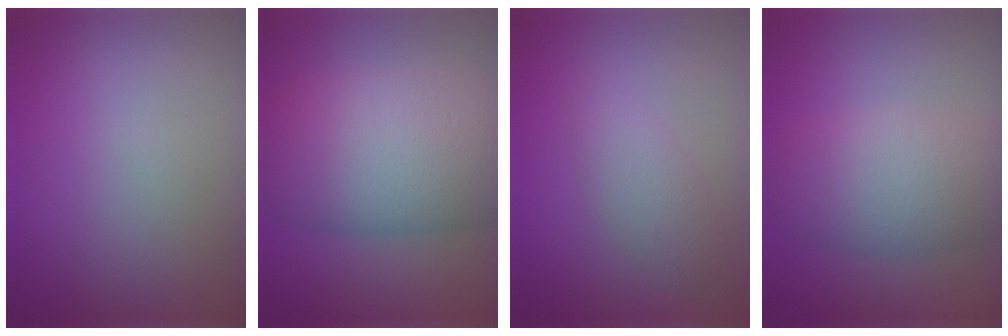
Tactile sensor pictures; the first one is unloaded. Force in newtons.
{"total": 12.3, "press": 12.3, "slide": 0.6}
{"total": 2.8, "press": 2.8, "slide": 0.1}
{"total": 7.3, "press": 7.3, "slide": 0.3}